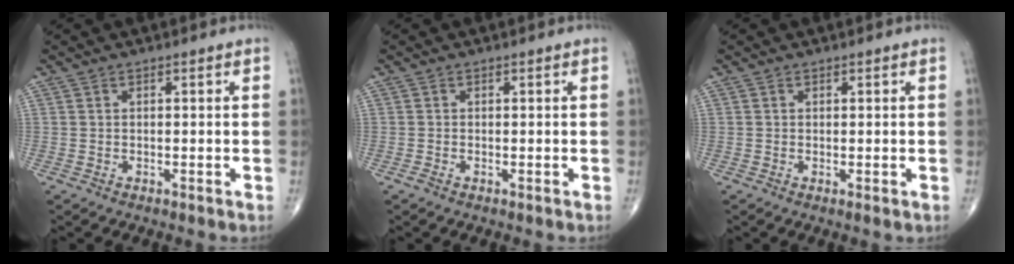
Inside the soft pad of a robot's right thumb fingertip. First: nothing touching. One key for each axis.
{"total": 0.5, "fx": -0.3, "fy": 0.2, "fz": 0.4, "tx": -0.013, "ty": -0.002, "tz": -0.009}
{"total": 0.6, "fx": -0.1, "fy": 0.1, "fz": 0.6, "tx": -0.016, "ty": -0.004, "tz": -0.001}